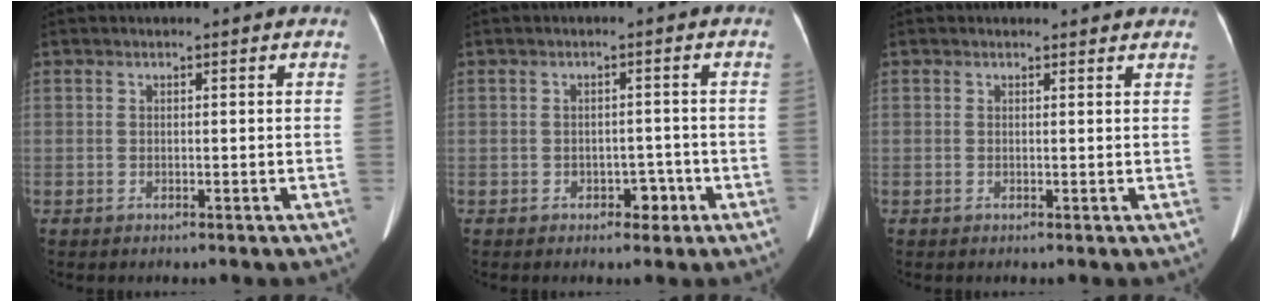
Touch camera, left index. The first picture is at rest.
{"total": 2.7, "force": [-1.4, 1.8, 1.4], "torque": [-0.016, 0.004, -0.013]}
{"total": 2.2, "force": [2.0, 0.8, 0.1], "torque": [-0.004, 0.008, 0.013]}